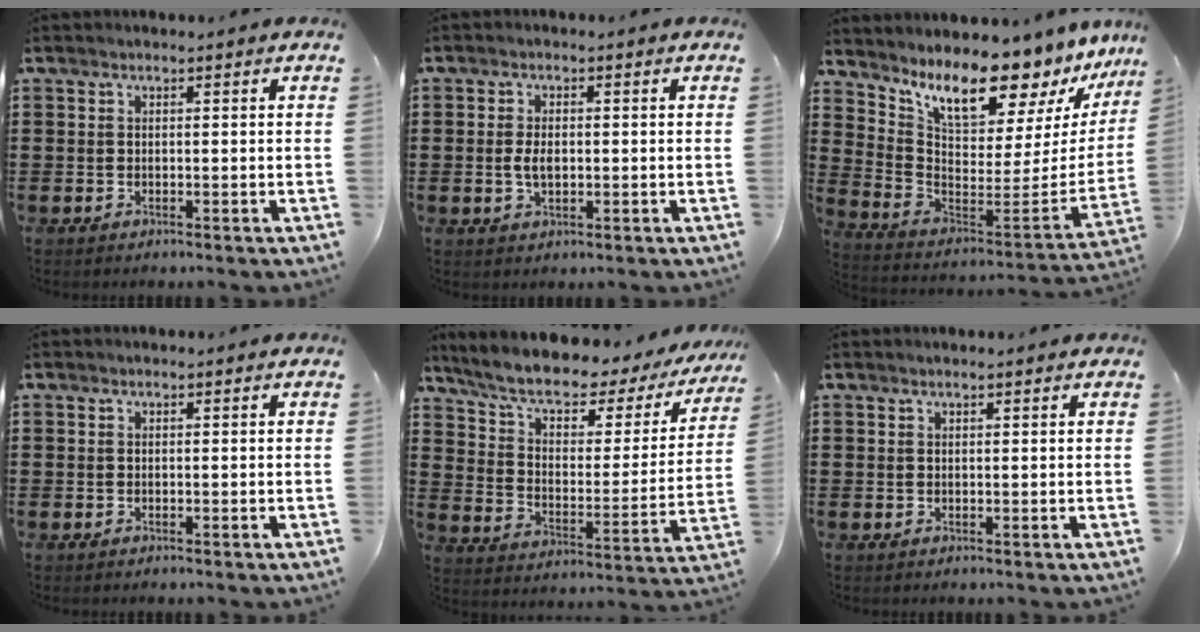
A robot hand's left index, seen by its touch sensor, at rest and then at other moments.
{"total": 3.3, "force": [-0.1, 1.7, 2.8], "torque": [-0.061, 0.003, -0.005]}
{"total": 11.5, "force": [8.9, 3.4, 6.3], "torque": [-0.140, -0.069, 0.153]}
{"total": 0.0}
{"total": 7.3, "force": [5.5, 2.4, 4.2], "torque": [-0.104, -0.036, 0.090]}
{"total": 0.7, "force": [0.6, 0.0, 0.5], "torque": [-0.009, 0.000, 0.011]}